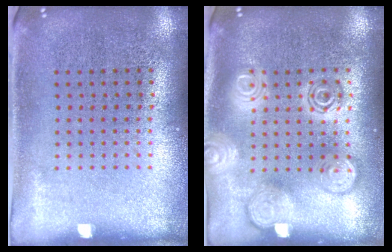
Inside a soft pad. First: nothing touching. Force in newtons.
{"total": 3.0, "press": 3.0, "slide": 0.4}